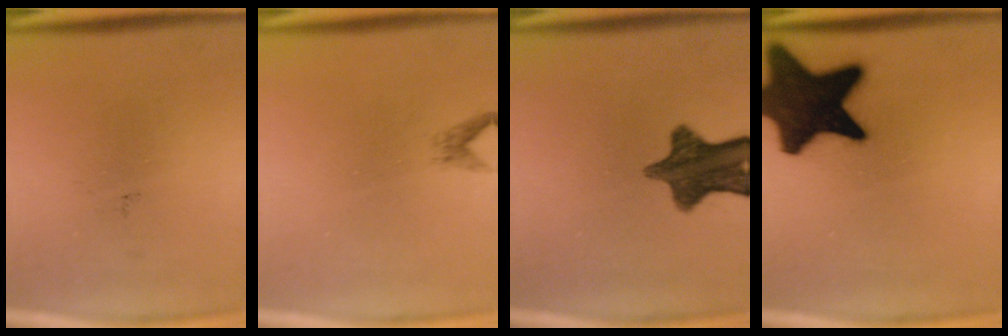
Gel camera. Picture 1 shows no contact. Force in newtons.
{"total": 1.1}
{"total": 10.9}
{"total": 17.5}